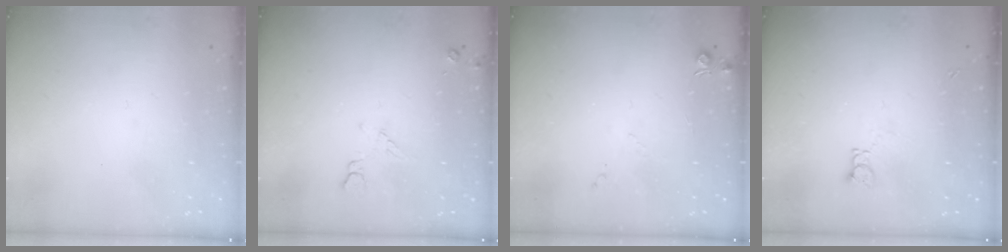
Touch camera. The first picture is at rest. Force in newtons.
{"total": 6.2, "press": 6.2, "slide": 0.9}
{"total": 5.7, "press": 5.6, "slide": 0.8}
{"total": 1.8, "press": 1.7, "slide": 0.3}